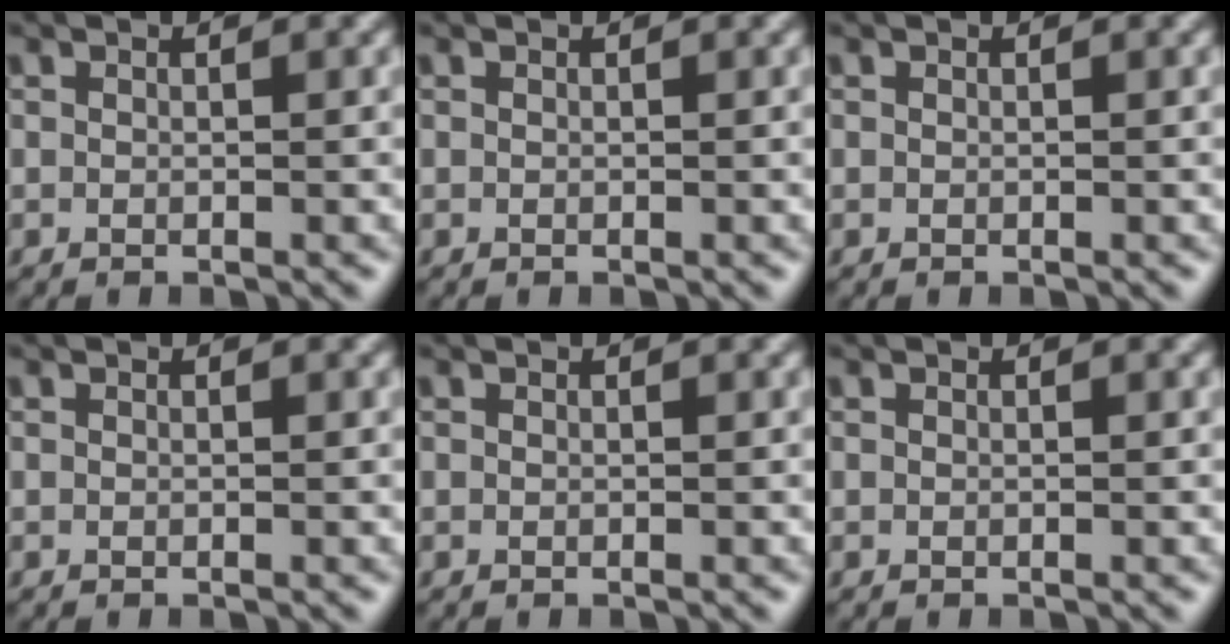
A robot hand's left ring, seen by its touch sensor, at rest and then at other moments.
{"total": 0.0}
{"total": 0.0}
{"total": 0.0}
{"total": 0.0}
{"total": 0.0}